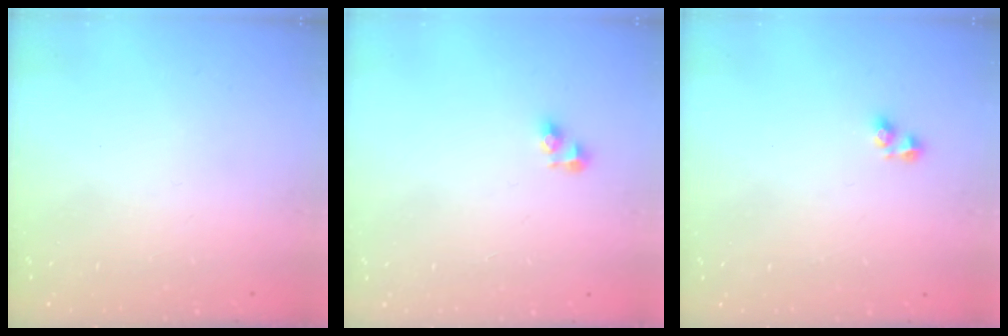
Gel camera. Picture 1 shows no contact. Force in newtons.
{"total": 4.9, "press": 4.9, "slide": 0.1}
{"total": 2.7, "press": 2.7, "slide": 0.4}